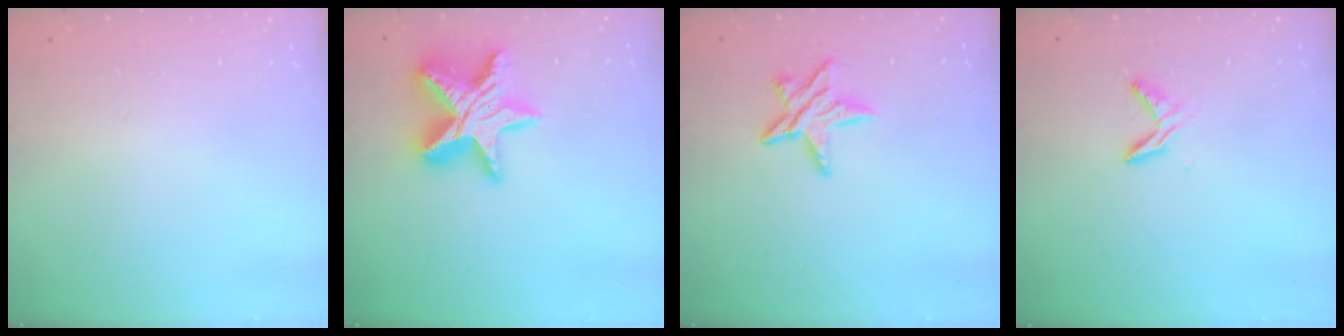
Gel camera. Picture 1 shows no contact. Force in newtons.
{"total": 16.5, "press": 16.5, "slide": 1.2}
{"total": 8.1, "press": 8.1, "slide": 0.8}
{"total": 6.6, "press": 6.6, "slide": 0.5}